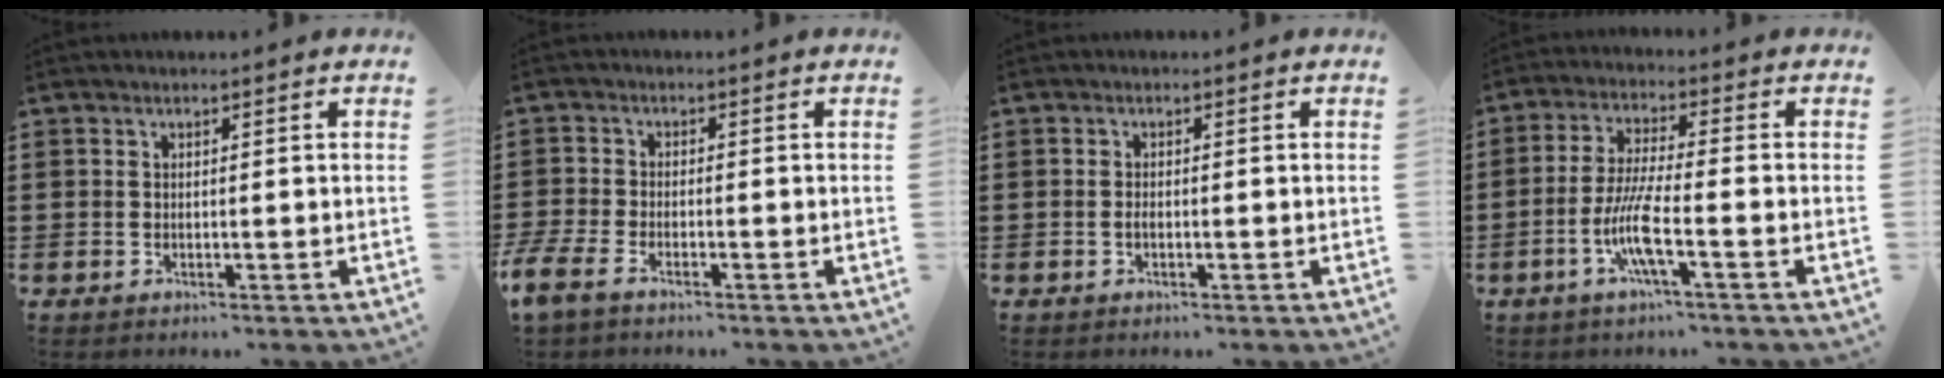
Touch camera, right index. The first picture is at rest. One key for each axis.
{"total": 2.6, "fx": -2.3, "fy": 0.6, "fz": 1.1, "tx": -0.050, "ty": -0.007, "tz": -0.056}
{"total": 0.6, "fx": -0.3, "fy": 0.2, "fz": 0.5, "tx": -0.011, "ty": -0.005, "tz": -0.004}
{"total": 7.8, "fx": -3.1, "fy": 0.9, "fz": 7.1, "tx": -0.158, "ty": -0.013, "tz": -0.066}